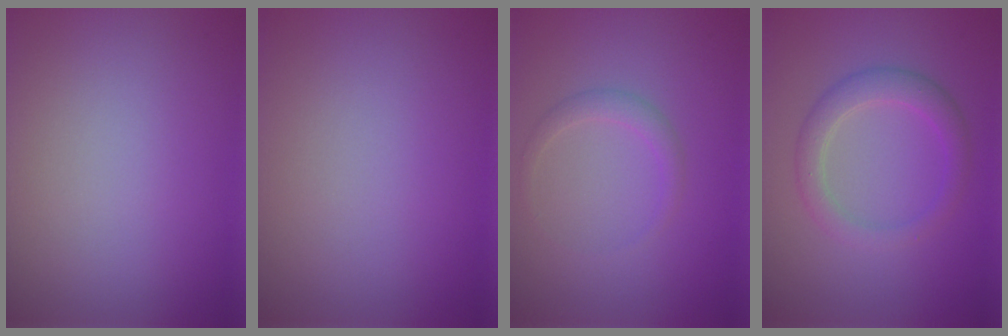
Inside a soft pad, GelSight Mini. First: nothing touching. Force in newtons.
{"total": 0.0}
{"total": 1.4, "press": 1.4, "slide": 0.0}
{"total": 2.9, "press": 2.9, "slide": 0.1}